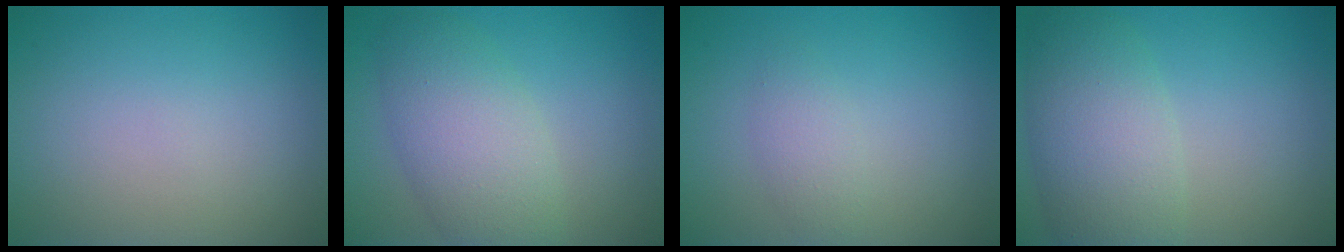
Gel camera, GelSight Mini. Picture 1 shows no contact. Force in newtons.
{"total": 5.8, "press": 5.7, "slide": 0.4}
{"total": 1.7, "press": 1.7, "slide": 0.0}
{"total": 6.4, "press": 6.4, "slide": 0.3}